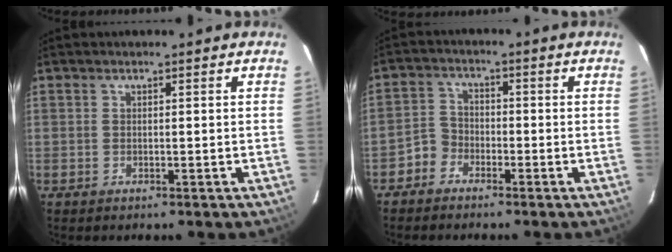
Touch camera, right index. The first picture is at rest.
{"total": 3.4, "force": [-2.5, 2.3, 0.4], "torque": [-0.007, 0.015, -0.051]}